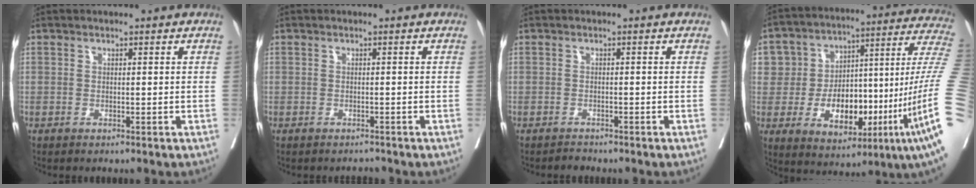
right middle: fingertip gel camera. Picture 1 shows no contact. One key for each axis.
{"total": 0.9, "fx": -0.9, "fy": 0.1, "fz": -0.1, "tx": 0.001, "ty": -0.004, "tz": -0.015}
{"total": 1.0, "fx": -1.0, "fy": 0.2, "fz": -0.2, "tx": 0.005, "ty": -0.002, "tz": -0.013}
{"total": 32.6, "fx": -5.5, "fy": 8.2, "fz": 31.1, "tx": -0.494, "ty": 0.033, "tz": -0.083}